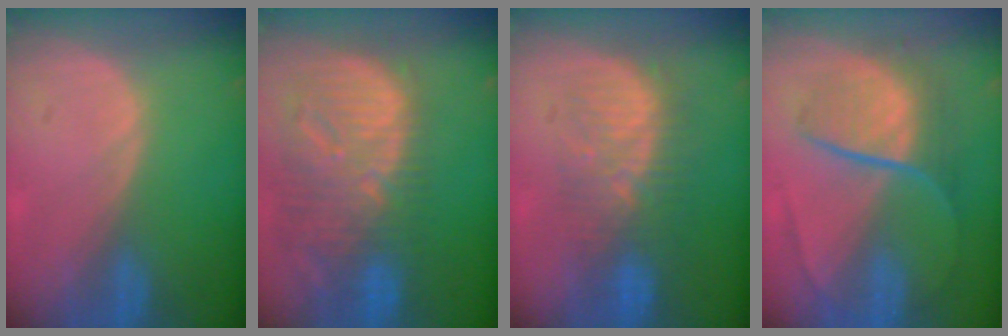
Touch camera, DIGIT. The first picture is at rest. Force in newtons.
{"total": 13.3, "press": 11.6, "slide": 6.6}
{"total": 8.5, "press": 8.2, "slide": 2.3}
{"total": 8.3, "press": 7.6, "slide": 3.3}